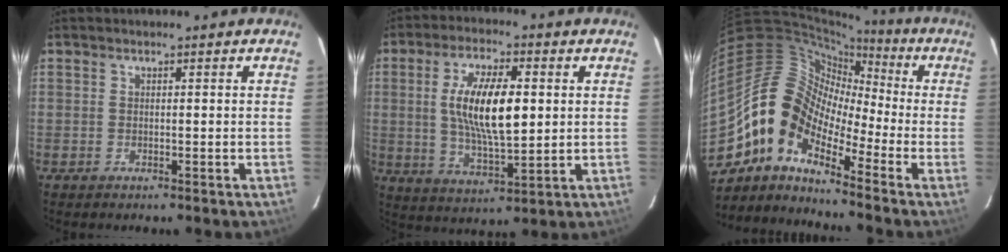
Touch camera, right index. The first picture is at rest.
{"total": 13.1, "force": [1.7, 4.6, 12.2], "torque": [-0.227, 0.001, 0.035]}
{"total": 11.8, "force": [-7.1, 6.6, 6.6], "torque": [-0.111, 0.021, -0.162]}